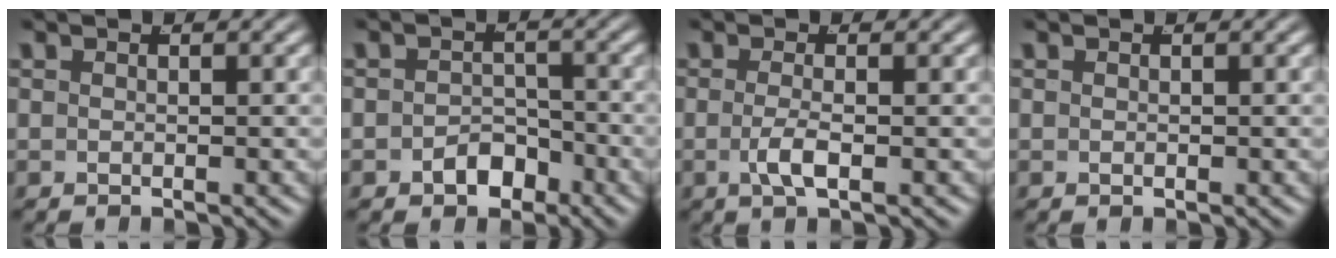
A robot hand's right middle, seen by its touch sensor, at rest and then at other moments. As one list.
[{"total": 2.9, "force": [-2.1, 1.8, 0.7], "torque": [0.003, -0.008, -0.032]}, {"total": 2.0, "force": [-0.9, -0.1, 1.8], "torque": [-0.037, -0.013, -0.010]}, {"total": 0.0}]